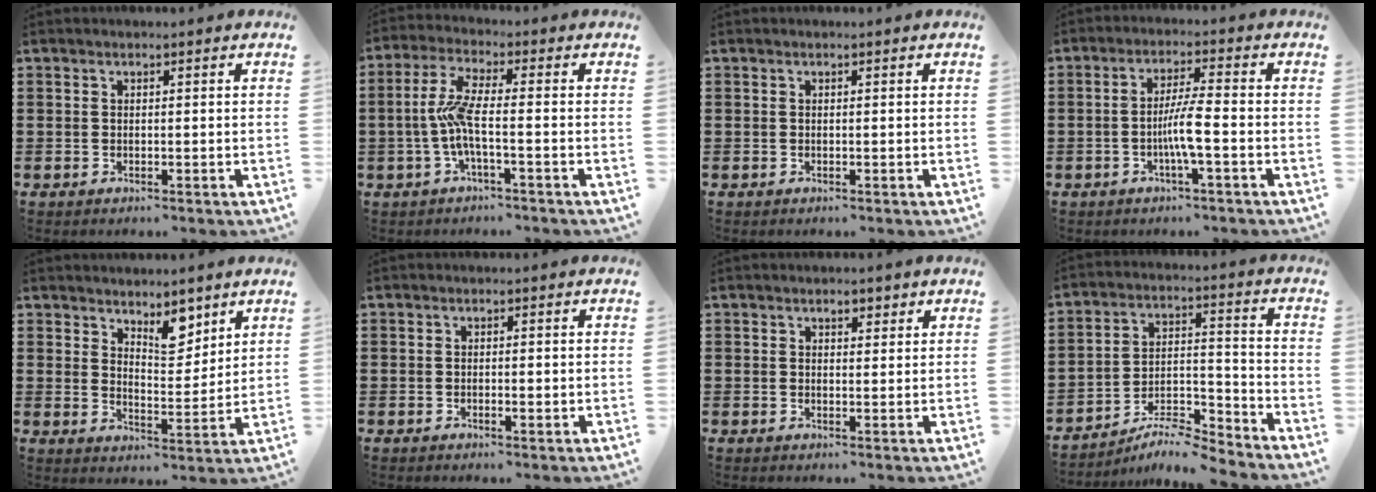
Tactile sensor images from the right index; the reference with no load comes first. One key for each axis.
{"total": 6.1, "fx": -1.6, "fy": 0.9, "fz": 5.8, "tx": -0.140, "ty": -0.014, "tz": -0.041}
{"total": 0.0}
{"total": 5.2, "fx": -1.6, "fy": 0.1, "fz": 5.0, "tx": -0.095, "ty": -0.005, "tz": -0.034}
{"total": 6.2, "fx": 4.6, "fy": 2.8, "fz": 3.1, "tx": -0.050, "ty": -0.012, "tz": 0.079}
{"total": 0.8, "fx": -0.3, "fy": 0.2, "fz": 0.7, "tx": -0.012, "ty": -0.005, "tz": -0.005}
{"total": 1.8, "fx": 1.3, "fy": 0.9, "fz": 0.8, "tx": -0.011, "ty": 0.001, "tz": 0.022}
{"total": 7.9, "fx": -7.5, "fy": 0.6, "fz": 2.4, "tx": -0.036, "ty": 0.012, "tz": -0.145}